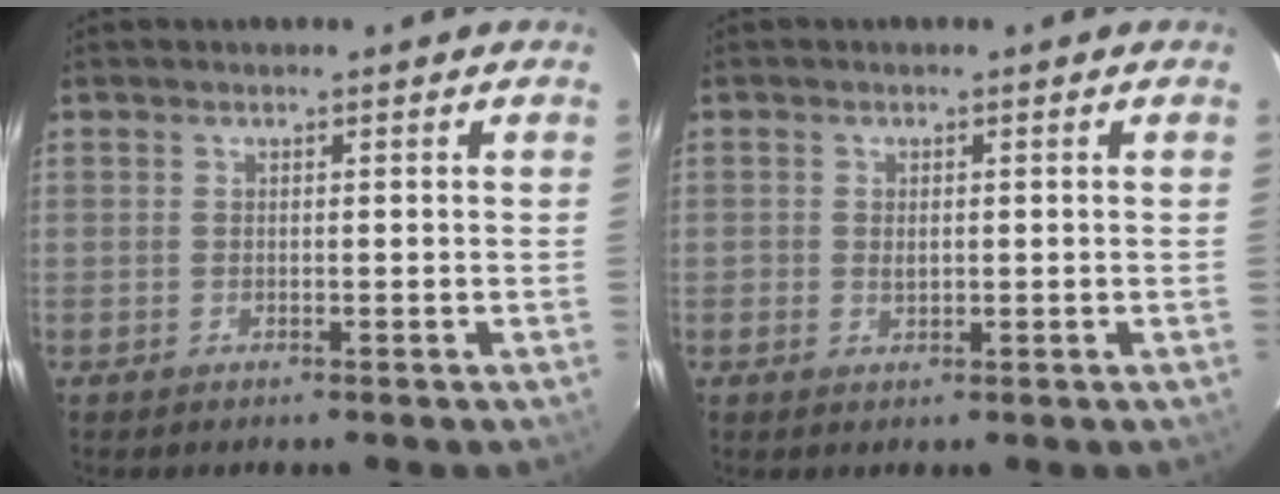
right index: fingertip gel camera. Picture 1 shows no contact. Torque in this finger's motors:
{"motor_torque": [-0.15, -0.03, -0.06, 0.00]}